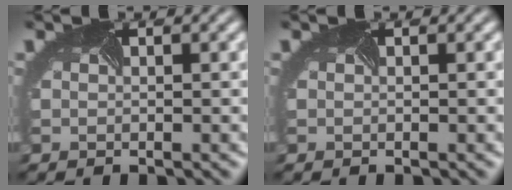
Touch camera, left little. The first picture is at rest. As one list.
[{"total": 0.0}]